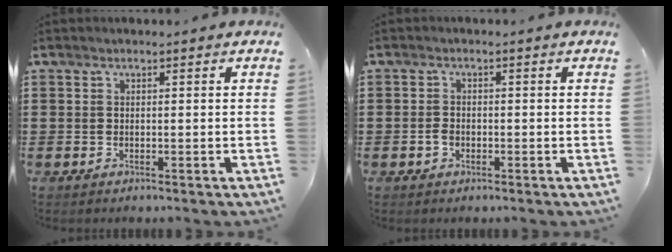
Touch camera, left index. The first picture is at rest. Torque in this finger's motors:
{"motor_torque": [0.33, 0.31, 0.14, 0.01]}